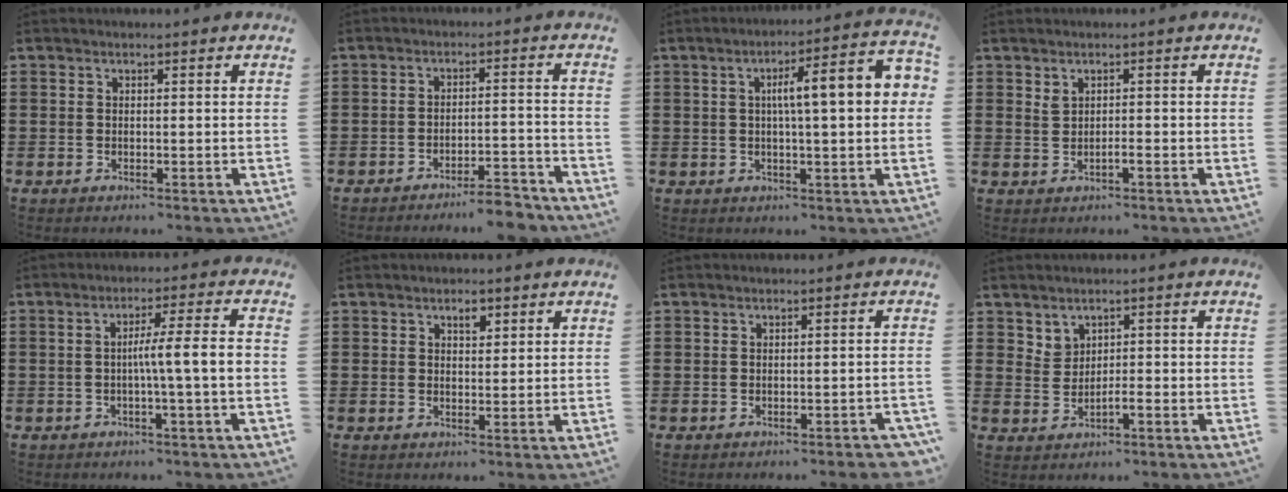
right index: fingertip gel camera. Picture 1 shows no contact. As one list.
[{"total": 5.0, "force": [-4.7, -0.1, 1.6], "torque": [-0.028, -0.005, -0.091]}, {"total": 9.0, "force": [1.3, 1.4, 8.8], "torque": [-0.147, -0.001, 0.012]}, {"total": 1.4, "force": [-0.1, 0.3, 1.4], "torque": [-0.029, -0.001, -0.002]}, {"total": 5.4, "force": [-0.8, -0.3, 5.3], "torque": [-0.097, -0.002, -0.021]}, {"total": 2.0, "force": [1.2, 1.0, 1.3], "torque": [-0.014, -0.003, 0.017]}, {"total": 1.0, "force": [-0.9, 0.2, 0.2], "torque": [-0.007, -0.001, -0.020]}, {"total": 1.5, "force": [0.3, 0.9, 1.1], "torque": [-0.025, -0.002, 0.007]}]